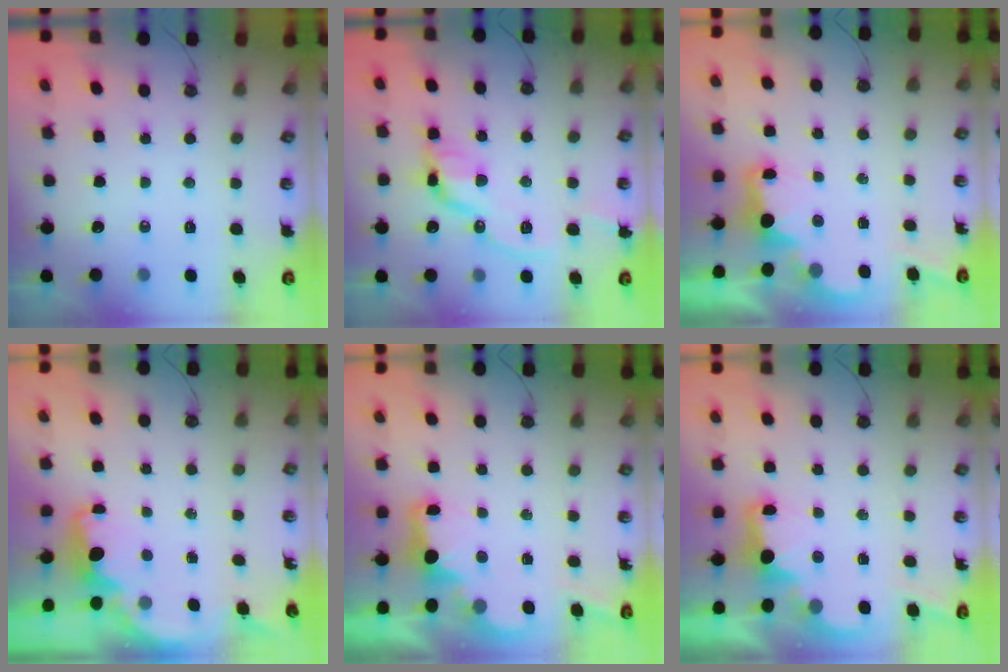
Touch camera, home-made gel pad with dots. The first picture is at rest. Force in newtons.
{"total": 11.7, "press": 11.7, "slide": 1.2}
{"total": 3.0, "press": 2.9, "slide": 0.6}
{"total": 1.6, "press": 1.5, "slide": 0.6}
{"total": 3.1, "press": 3.0, "slide": 0.6}
{"total": 3.0, "press": 2.9, "slide": 0.6}